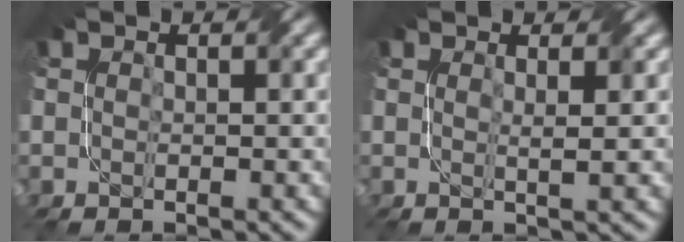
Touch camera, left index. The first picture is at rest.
{"total": 1.9, "force": [0.5, 0.3, 1.8], "torque": [-0.027, 0.001, 0.000]}